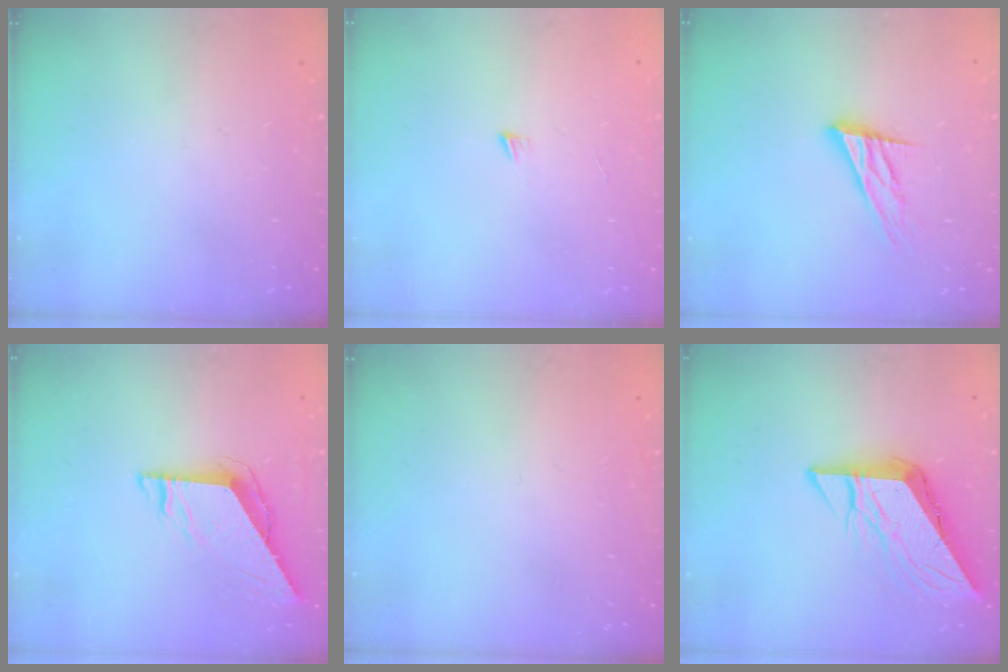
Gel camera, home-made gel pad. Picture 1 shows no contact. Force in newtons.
{"total": 3.1, "press": 3.1, "slide": 0.3}
{"total": 15.2, "press": 15.0, "slide": 2.7}
{"total": 7.2, "press": 7.2, "slide": 0.5}
{"total": 1.6, "press": 1.6, "slide": 0.1}
{"total": 9.0, "press": 8.9, "slide": 1.0}